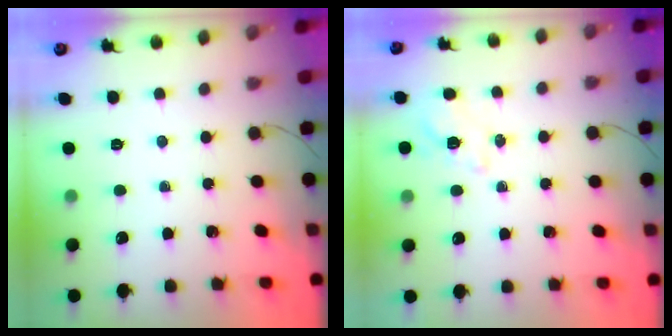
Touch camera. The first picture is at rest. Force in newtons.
{"total": 1.5, "press": 0.9, "slide": 1.1}